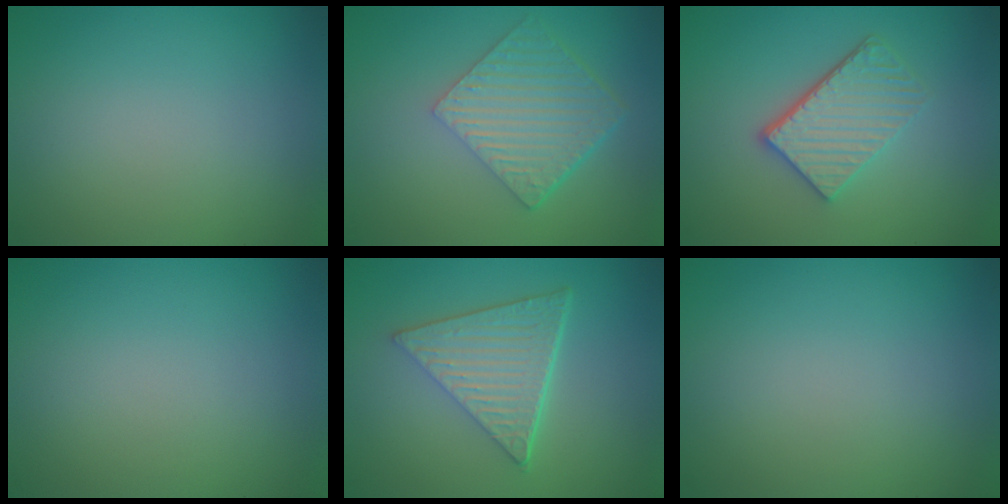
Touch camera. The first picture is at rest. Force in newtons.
{"total": 6.0, "press": 4.2, "slide": 4.2}
{"total": 4.4, "press": 3.5, "slide": 2.7}
{"total": 0.0}
{"total": 6.4, "press": 4.4, "slide": 4.6}
{"total": 0.0}